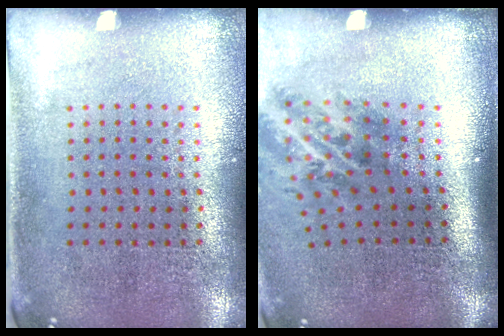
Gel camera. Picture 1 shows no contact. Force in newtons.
{"total": 2.1, "press": 1.4, "slide": 1.6}